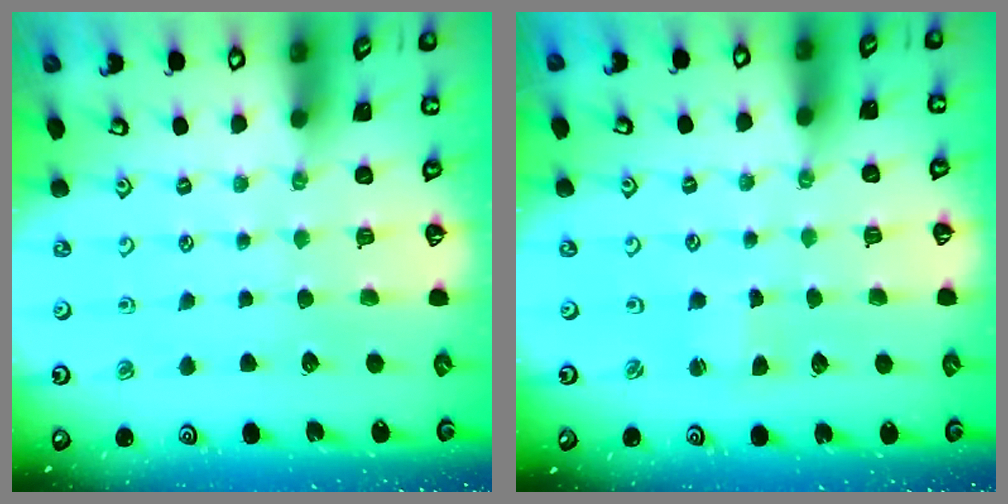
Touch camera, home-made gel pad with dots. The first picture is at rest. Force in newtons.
{"total": 1.9, "press": 1.8, "slide": 0.3}